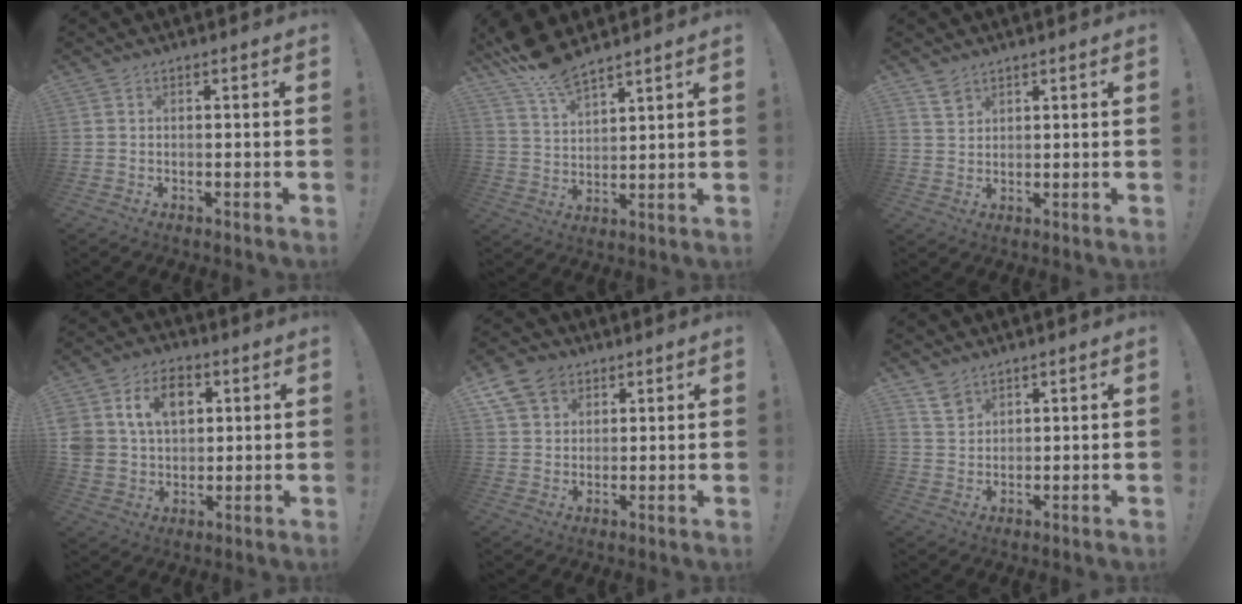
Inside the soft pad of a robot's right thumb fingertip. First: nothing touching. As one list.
[{"total": 9.7, "force": [8.5, 2.2, 4.1], "torque": [-0.084, -0.057, 0.160]}, {"total": 3.9, "force": [3.0, 2.4, 1.0], "torque": [-0.010, -0.018, 0.055]}, {"total": 13.1, "force": [4.9, 9.9, 7.0], "torque": [-0.103, -0.009, 0.096]}, {"total": 10.0, "force": [5.7, 7.3, 3.7], "torque": [-0.062, -0.026, 0.115]}, {"total": 5.4, "force": [4.1, 3.1, 1.3], "torque": [-0.015, -0.027, 0.079]}]